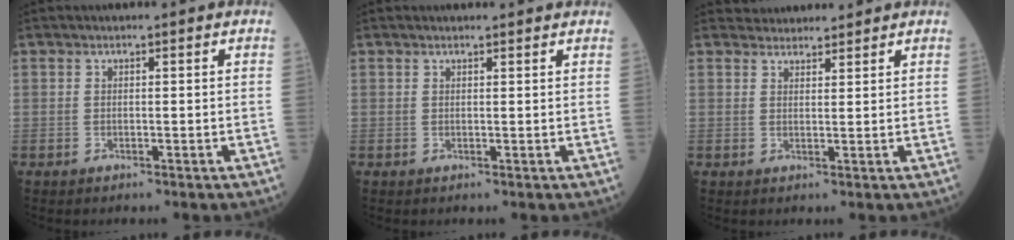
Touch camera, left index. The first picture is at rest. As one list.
[{"total": 2.9, "force": [2.8, 0.4, 0.5], "torque": [-0.010, 0.012, 0.028]}, {"total": 4.1, "force": [4.0, 0.9, 0.0], "torque": [0.001, 0.020, 0.058]}]